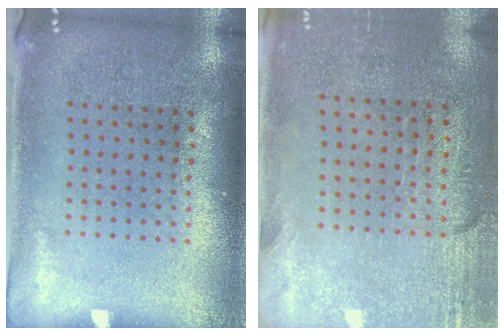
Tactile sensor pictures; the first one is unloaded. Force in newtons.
{"total": 2.8, "press": 2.4, "slide": 1.4}